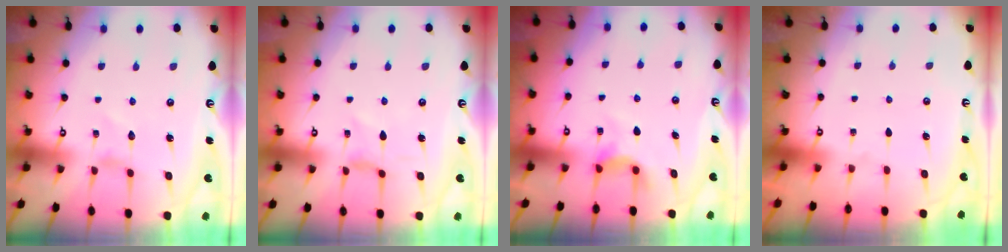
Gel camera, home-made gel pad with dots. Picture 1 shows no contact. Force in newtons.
{"total": 0.0}
{"total": 4.1, "press": 4.1, "slide": 0.3}
{"total": 0.0}